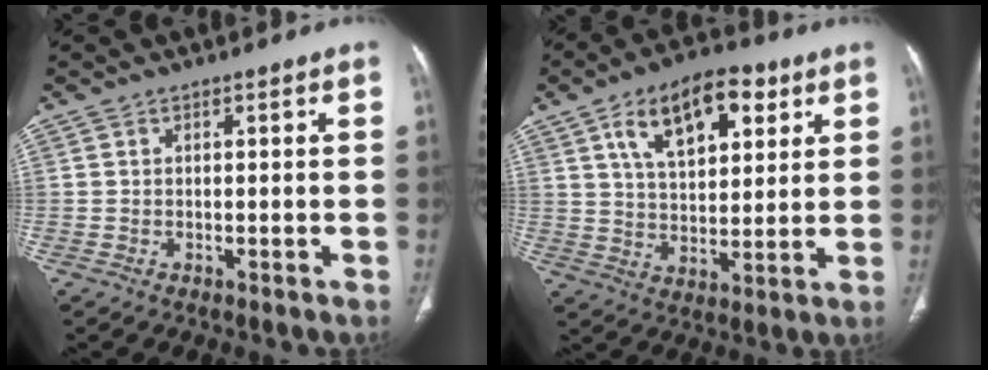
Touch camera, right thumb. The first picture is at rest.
{"total": 15.4, "force": [6.9, 8.1, 11.1], "torque": [-0.144, -0.012, 0.114]}